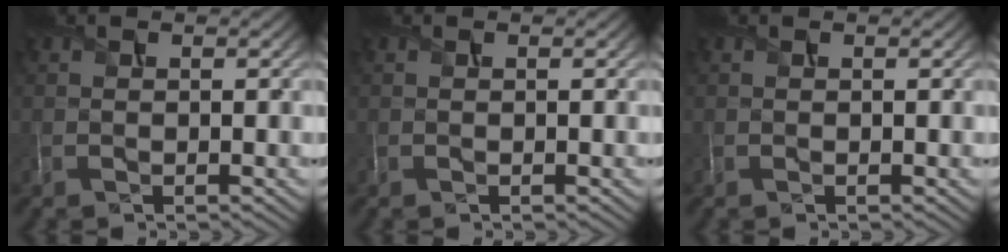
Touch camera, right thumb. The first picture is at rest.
{"total": 0.0}
{"total": 0.0}